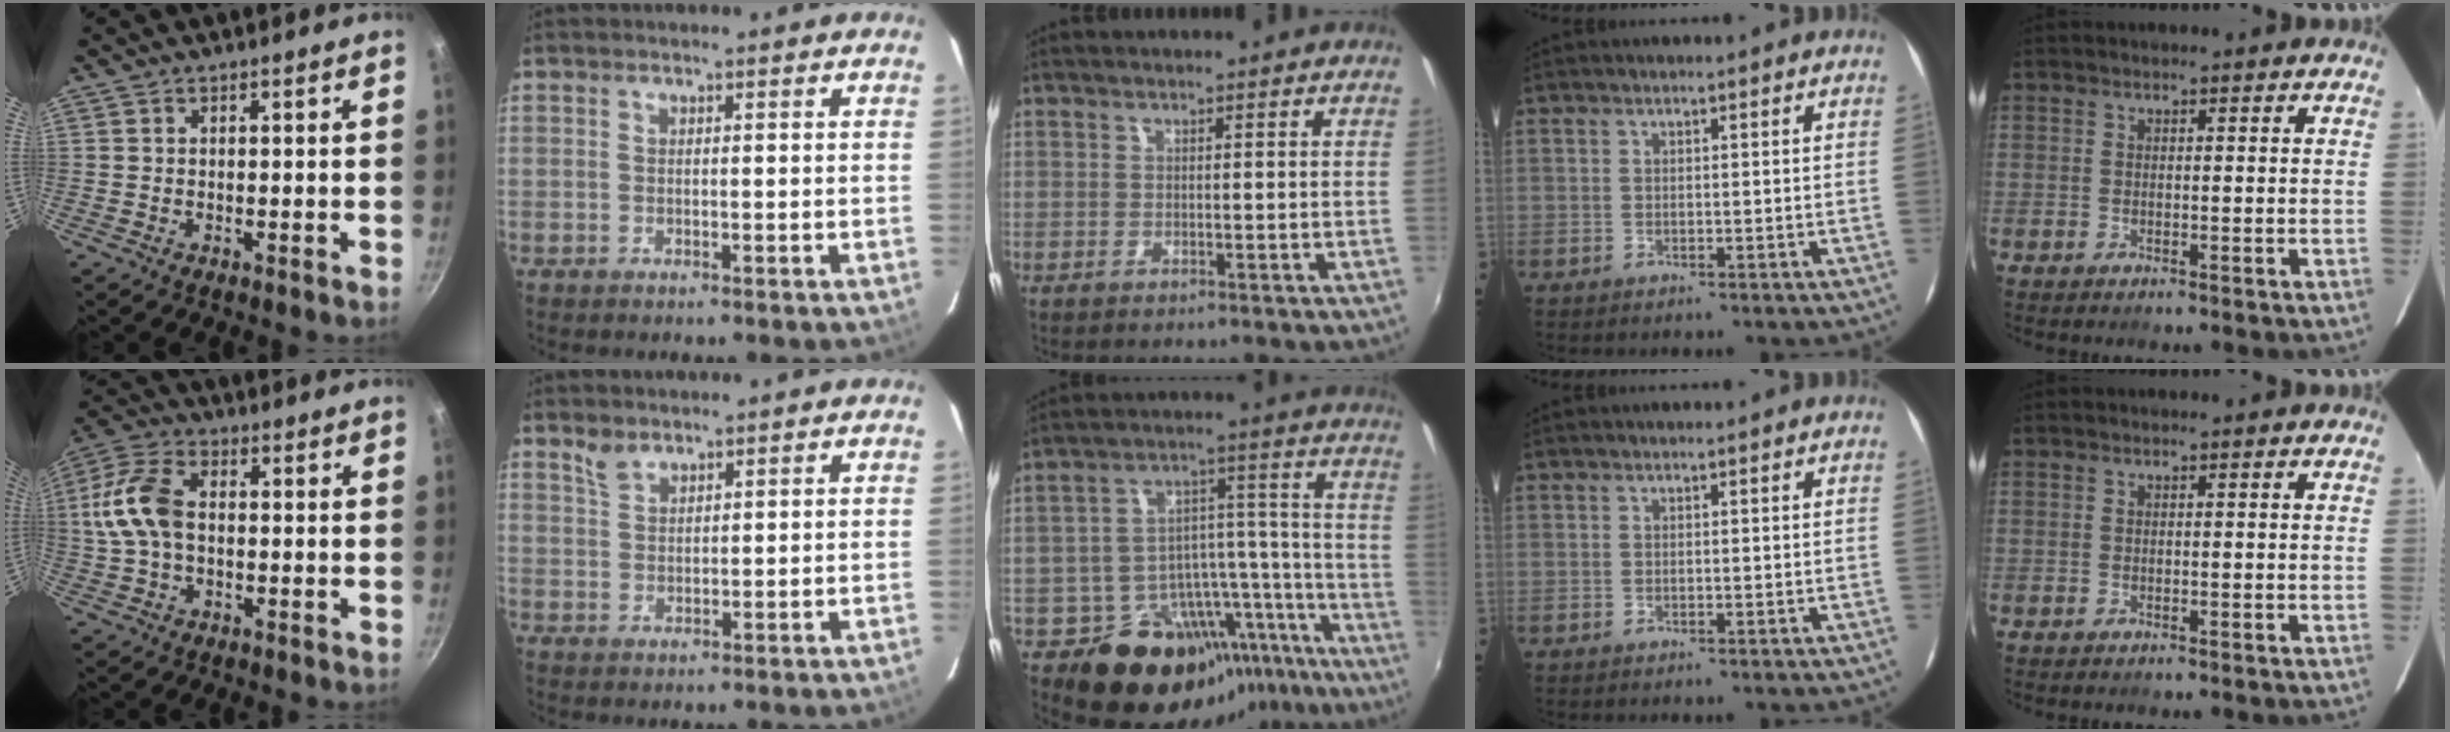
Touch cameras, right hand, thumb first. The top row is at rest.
{"thumb": {"total": 11.7, "force": [0.2, 7.4, 9.1], "torque": [-0.185, 0.029, -0.009]}, "index": {"total": 2.9, "force": [2.3, 1.4, 1.1], "torque": [-0.021, 0.003, 0.047]}, "middle": {"total": 19.9, "force": [-15.4, 11.3, 5.8], "torque": [-0.106, 0.071, -0.201]}}